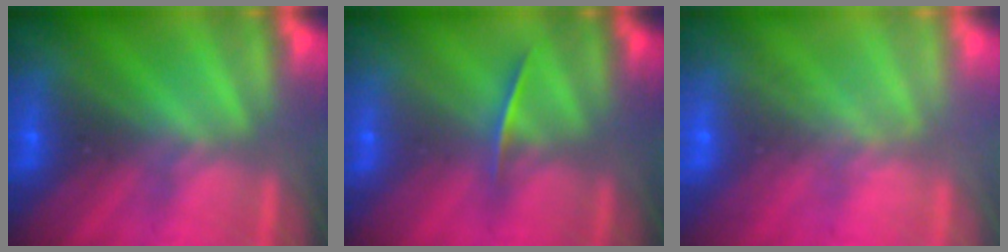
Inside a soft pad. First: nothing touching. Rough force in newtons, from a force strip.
{"total": 1.4}
{"total": 7.8}